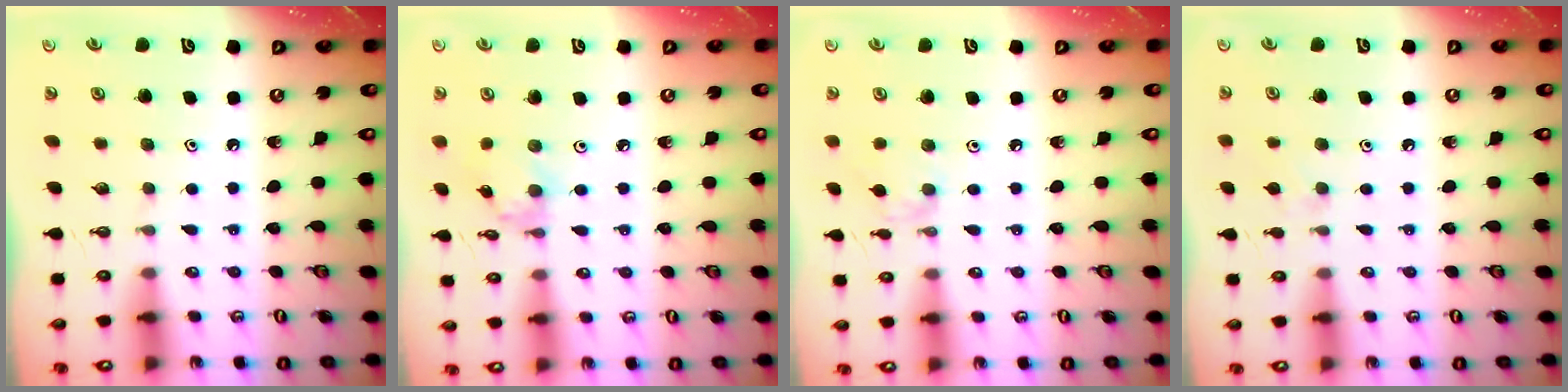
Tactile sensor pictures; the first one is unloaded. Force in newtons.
{"total": 2.4, "press": 2.4, "slide": 0.2}
{"total": 4.2, "press": 4.1, "slide": 0.7}
{"total": 3.7, "press": 3.6, "slide": 0.6}